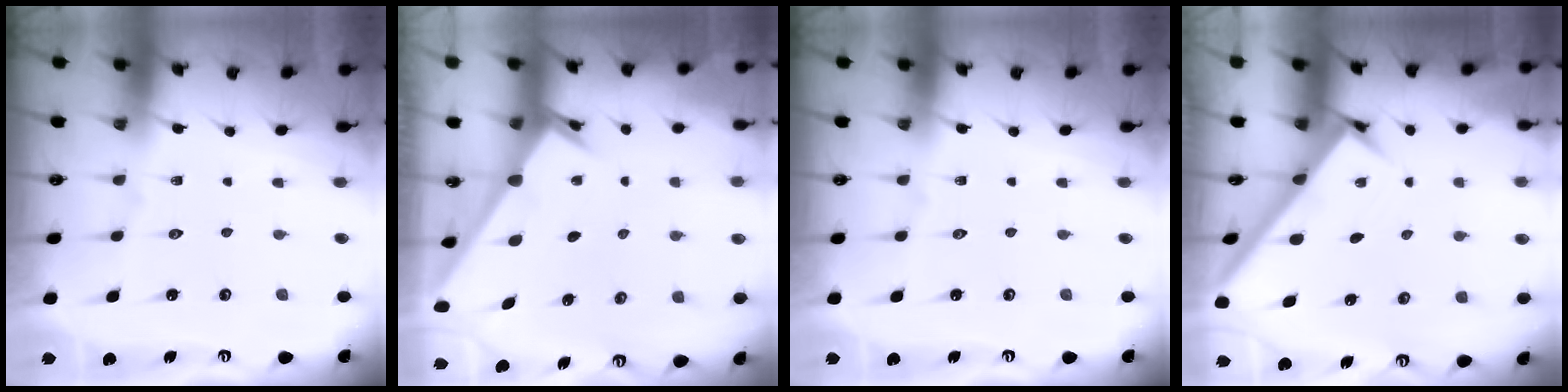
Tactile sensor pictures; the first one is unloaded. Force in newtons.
{"total": 2.4, "press": 2.4, "slide": 0.2}
{"total": 0.0}
{"total": 2.4, "press": 2.4, "slide": 0.3}